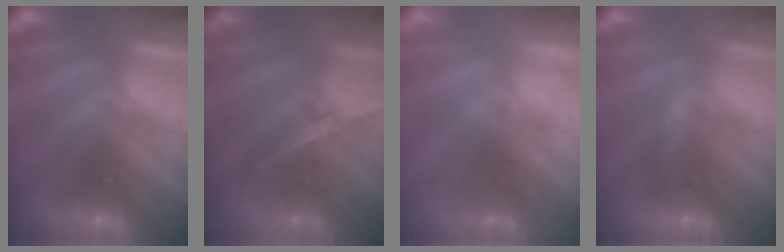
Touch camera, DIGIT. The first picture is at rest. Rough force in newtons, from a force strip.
{"total": 1.7}
{"total": 2.1}
{"total": 3.4}